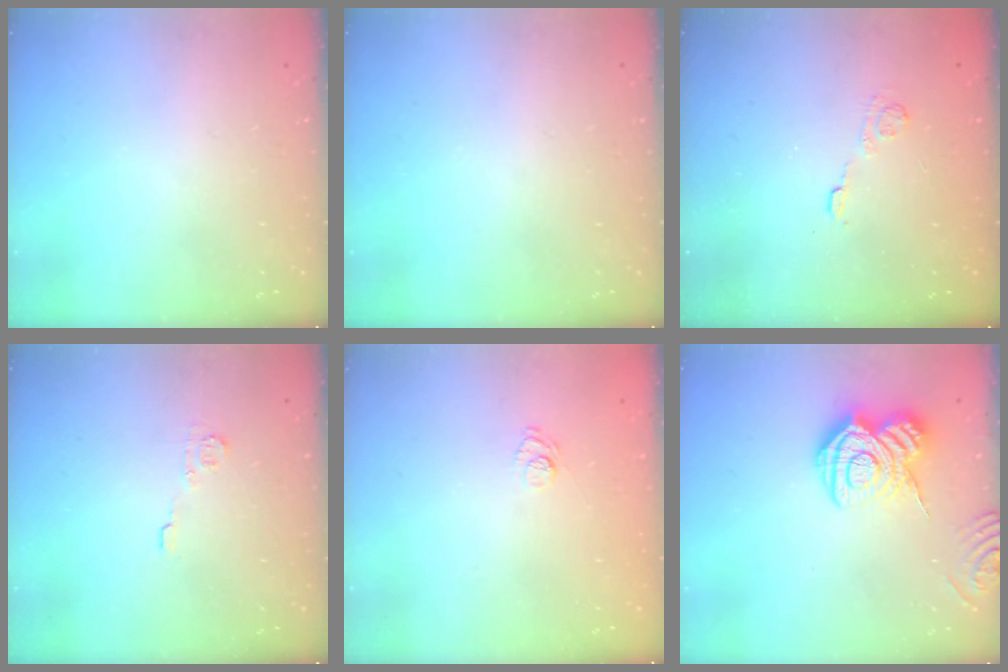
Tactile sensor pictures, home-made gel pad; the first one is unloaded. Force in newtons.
{"total": 0.0}
{"total": 3.5, "press": 3.2, "slide": 1.4}
{"total": 4.9, "press": 4.9, "slide": 0.2}
{"total": 6.6, "press": 6.5, "slide": 1.4}
{"total": 14.7, "press": 14.6, "slide": 1.0}